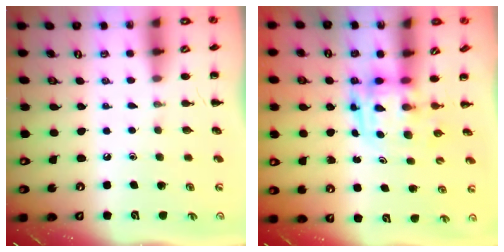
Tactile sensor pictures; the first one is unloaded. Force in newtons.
{"total": 3.9, "press": 3.8, "slide": 0.7}